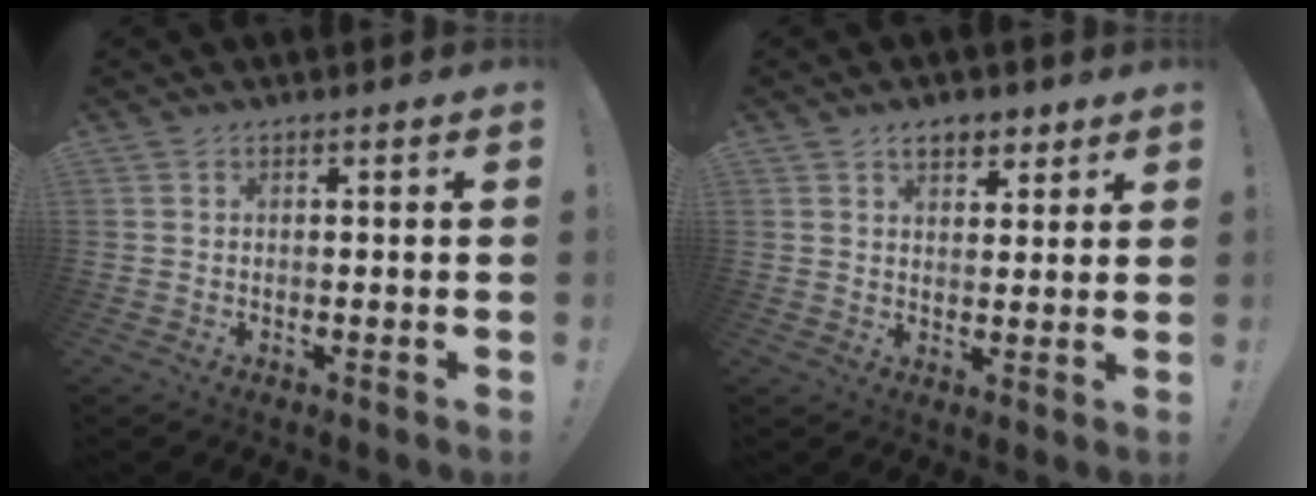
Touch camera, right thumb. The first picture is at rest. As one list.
[{"total": 5.6, "force": [3.5, 3.4, 2.7], "torque": [-0.030, -0.011, 0.061]}]